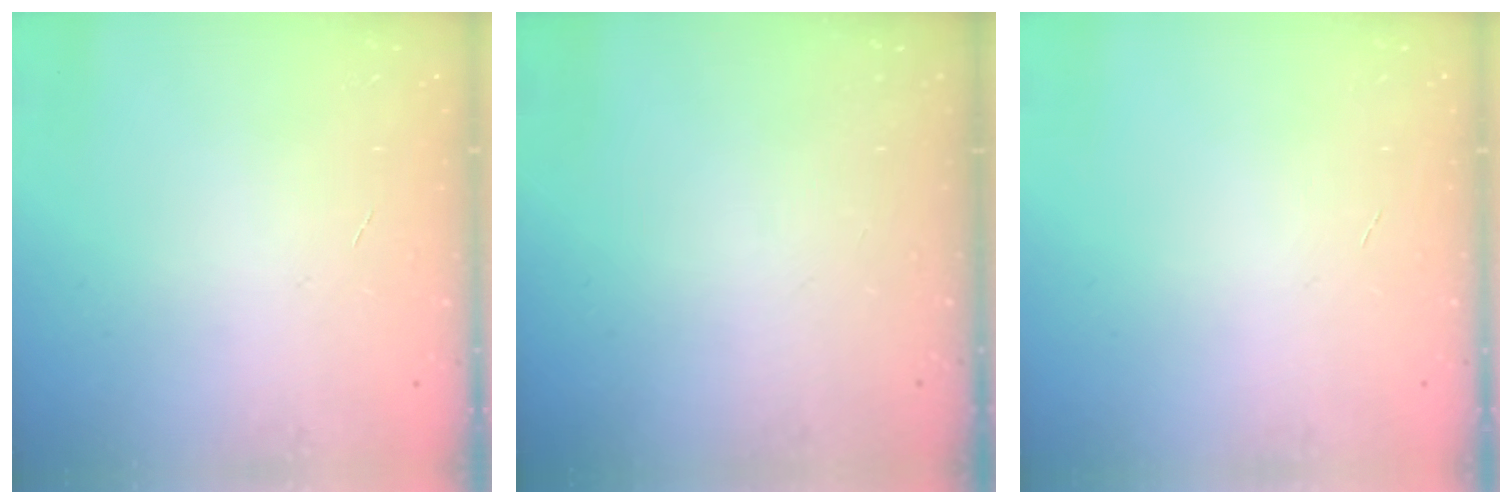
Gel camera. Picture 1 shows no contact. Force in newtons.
{"total": 0.0}
{"total": 0.0}